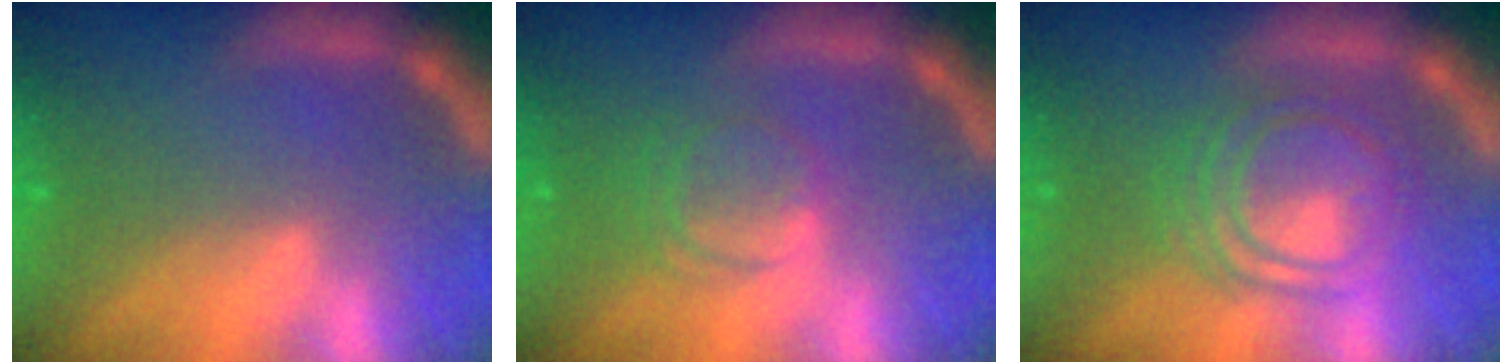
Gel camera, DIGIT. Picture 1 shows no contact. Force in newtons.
{"total": 3.5}
{"total": 7.6}